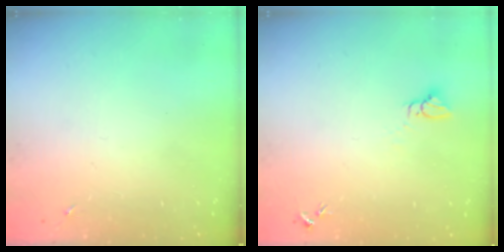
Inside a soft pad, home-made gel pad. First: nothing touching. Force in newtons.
{"total": 3.0, "press": 3.0, "slide": 0.1}